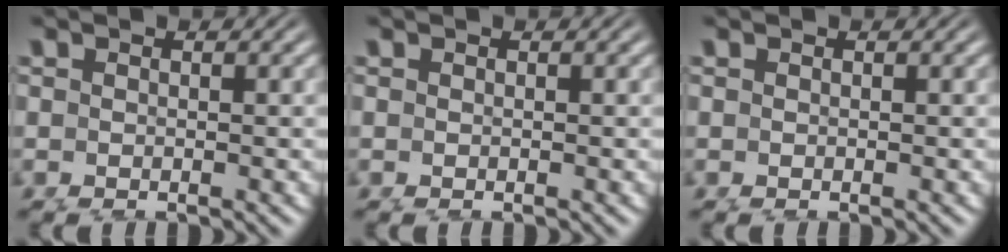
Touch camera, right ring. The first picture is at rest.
{"total": 0.0}
{"total": 0.0}